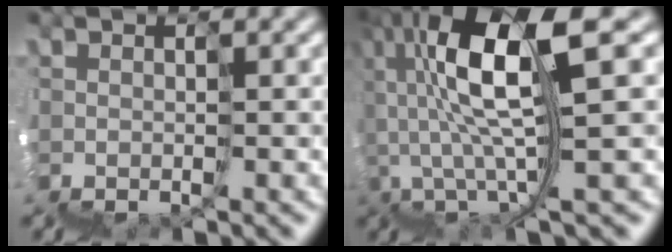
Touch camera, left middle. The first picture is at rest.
{"total": 7.0, "force": [2.4, 0.5, 6.6], "torque": [-0.133, 0.029, 0.039]}